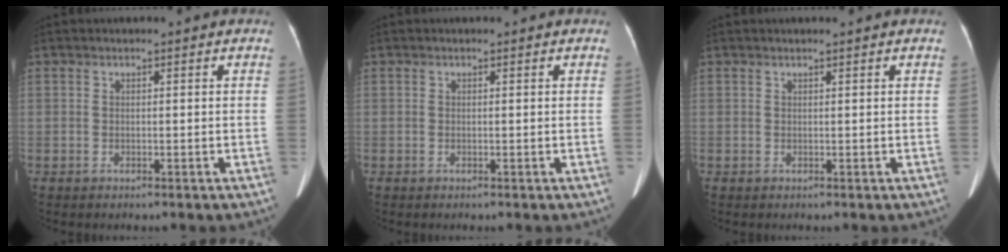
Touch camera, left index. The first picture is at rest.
{"total": 0.0}
{"total": 0.6, "force": [0.5, -0.1, 0.3], "torque": [-0.010, 0.013, 0.014]}